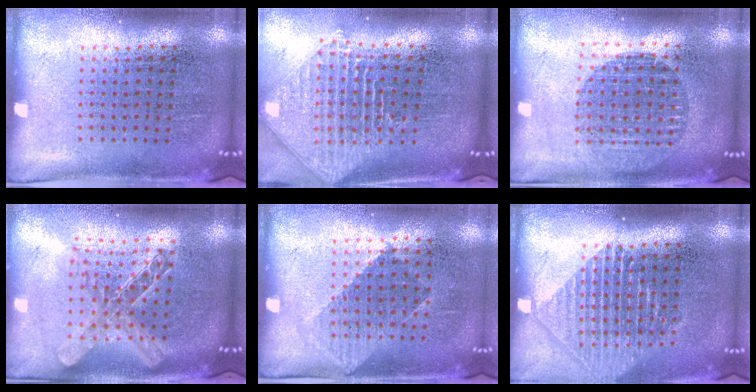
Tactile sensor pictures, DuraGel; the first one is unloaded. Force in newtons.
{"total": 2.4, "press": 1.8, "slide": 1.6}
{"total": 1.6, "press": 1.4, "slide": 0.8}
{"total": 2.0, "press": 1.7, "slide": 1.0}
{"total": 1.0, "press": 0.8, "slide": 0.5}
{"total": 1.4, "press": 1.3, "slide": 0.6}